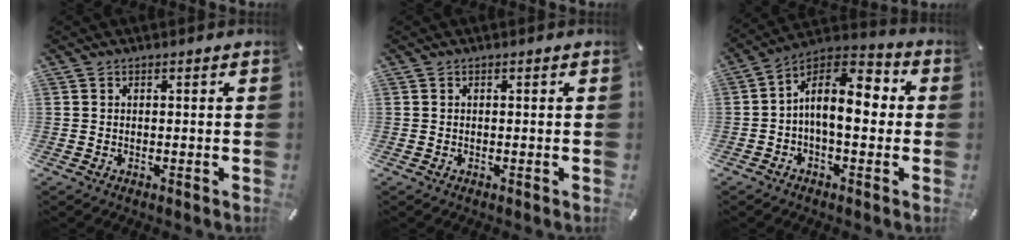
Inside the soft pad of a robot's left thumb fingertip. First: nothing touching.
{"total": 0.0}
{"total": 12.4, "force": [0.5, 6.9, 10.3], "torque": [-0.181, -0.009, 0.004]}